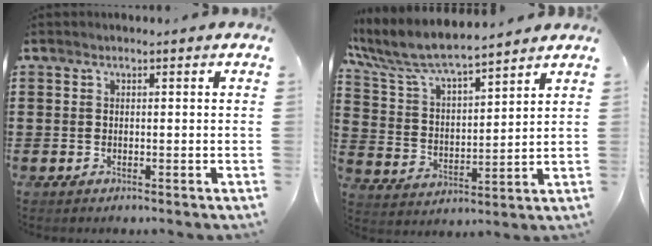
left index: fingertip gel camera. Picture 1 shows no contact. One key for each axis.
{"total": 7.7, "fx": 6.9, "fy": 1.4, "fz": 3.0, "tx": -0.089, "ty": -0.037, "tz": 0.120}